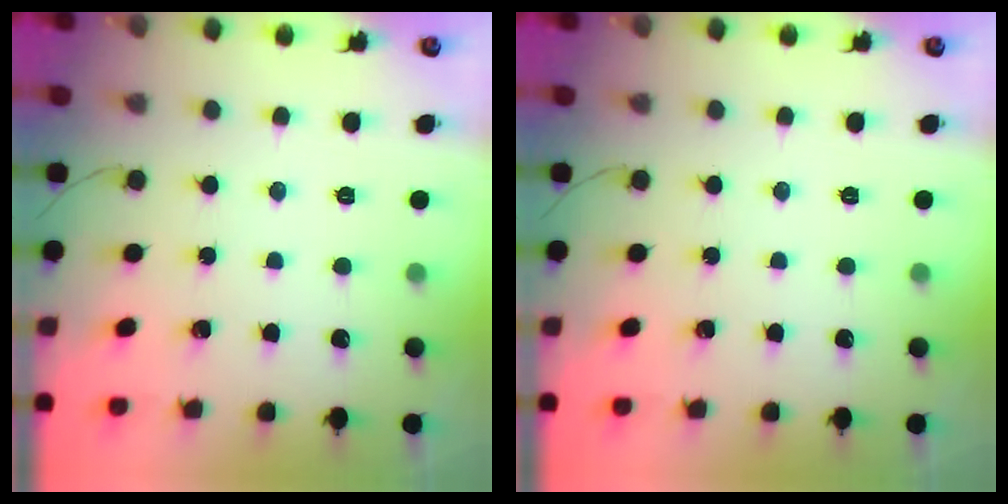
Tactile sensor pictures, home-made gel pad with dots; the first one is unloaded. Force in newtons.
{"total": 0.0}